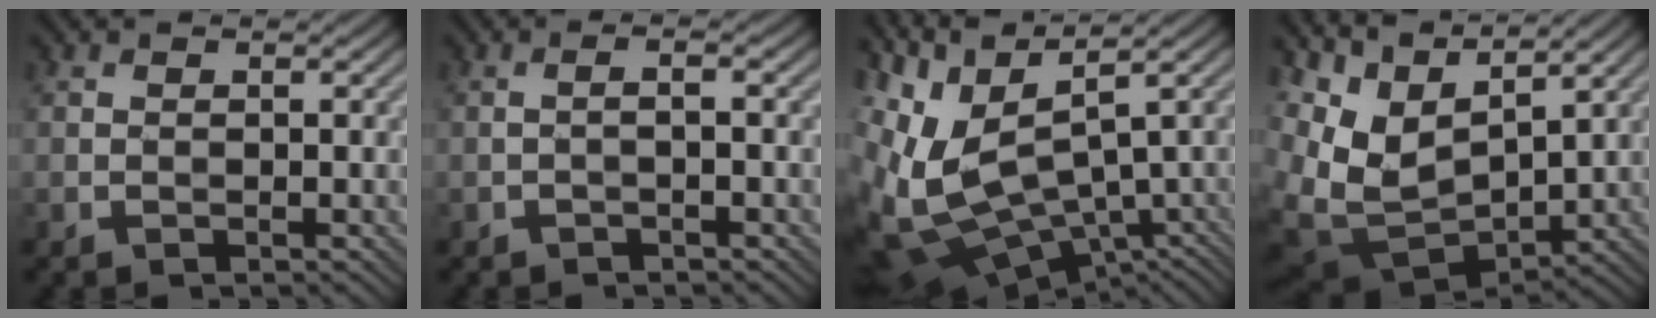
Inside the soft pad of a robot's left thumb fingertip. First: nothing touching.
{"total": 1.4, "force": [-0.4, 0.3, 1.4], "torque": [-0.019, 0.012, -0.014]}
{"total": 13.6, "force": [-0.9, 6.3, 12.0], "torque": [-0.289, -0.025, 0.028]}
{"total": 9.3, "force": [4.0, 5.0, 6.7], "torque": [-0.165, -0.007, 0.092]}